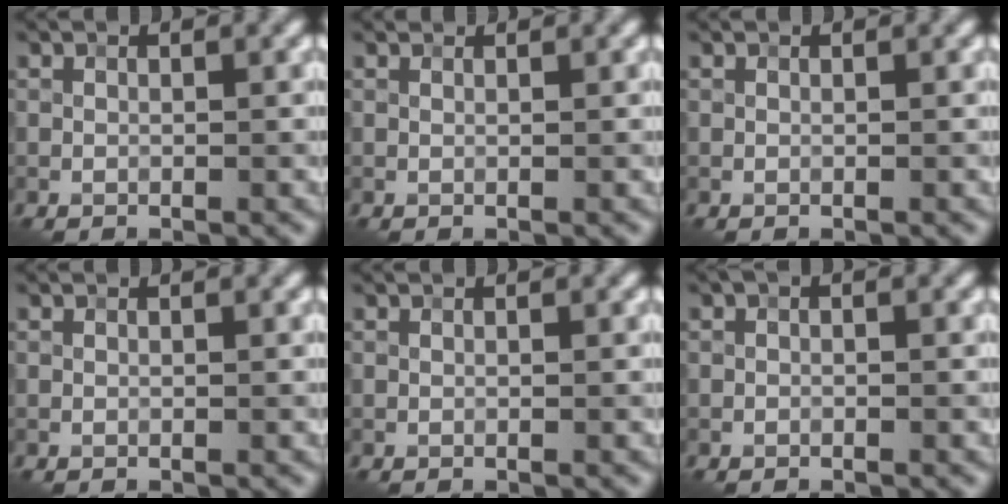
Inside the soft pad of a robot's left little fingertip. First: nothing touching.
{"total": 0.8, "force": [0.8, 0.1, 0.2], "torque": [-0.009, -0.002, 0.007]}
{"total": 0.0}
{"total": 0.0}
{"total": 0.0}
{"total": 0.5, "force": [-0.2, 0.3, 0.4], "torque": [-0.005, 0.001, -0.006]}